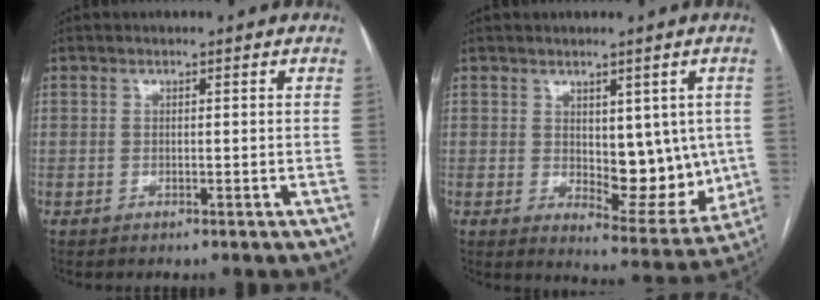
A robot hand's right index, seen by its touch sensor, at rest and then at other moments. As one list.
[{"total": 10.2, "force": [0.5, 5.0, 8.8], "torque": [-0.099, -0.011, 0.025]}]